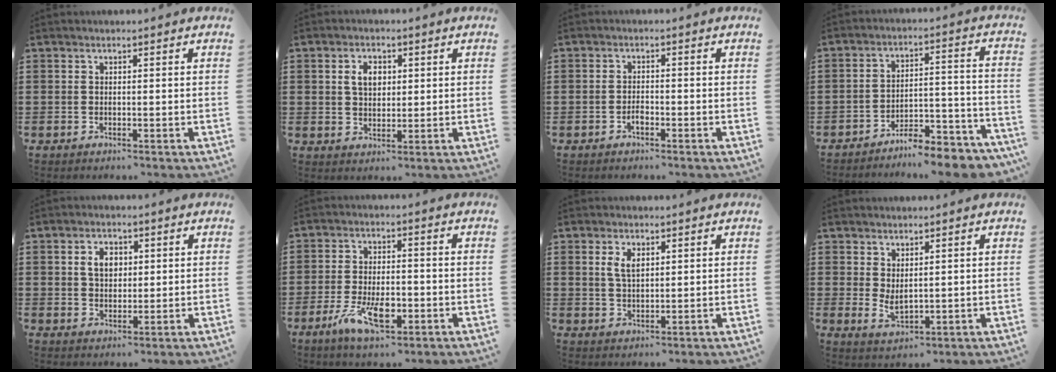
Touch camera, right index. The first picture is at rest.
{"total": 3.8, "force": [0.9, 2.6, 2.6], "torque": [-0.060, 0.013, 0.014]}
{"total": 1.5, "force": [-1.0, 0.6, 1.0], "torque": [-0.022, 0.000, -0.018]}
{"total": 7.1, "force": [-6.9, 0.5, 1.5], "torque": [-0.016, 0.016, -0.134]}
{"total": 3.8, "force": [0.9, 2.7, 2.5], "torque": [-0.058, 0.014, 0.013]}
{"total": 8.0, "force": [-3.2, 3.4, 6.5], "torque": [-0.136, -0.004, -0.057]}
{"total": 3.4, "force": [1.3, 1.6, 2.7], "torque": [-0.059, 0.007, 0.022]}
{"total": 2.7, "force": [1.0, 1.3, 2.1], "torque": [-0.050, -0.002, 0.018]}